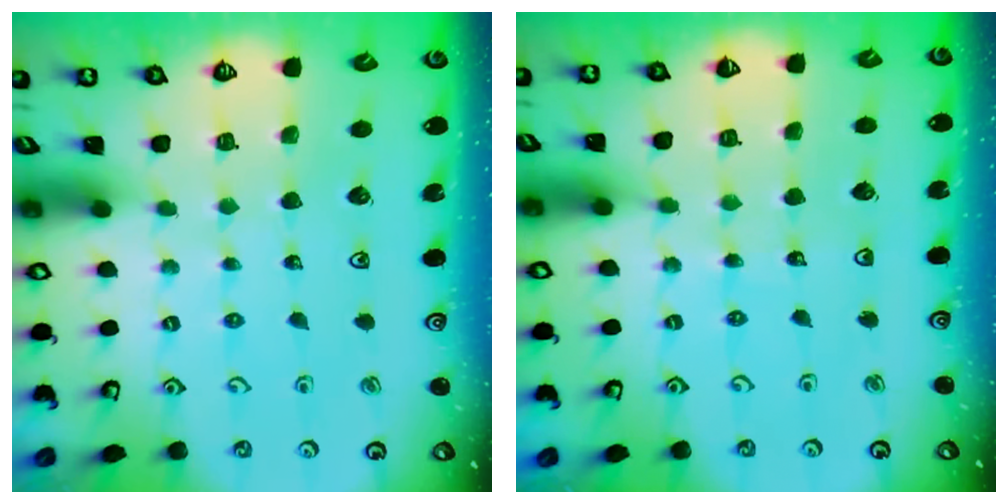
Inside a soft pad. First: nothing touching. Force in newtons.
{"total": 4.8, "press": 4.7, "slide": 0.5}